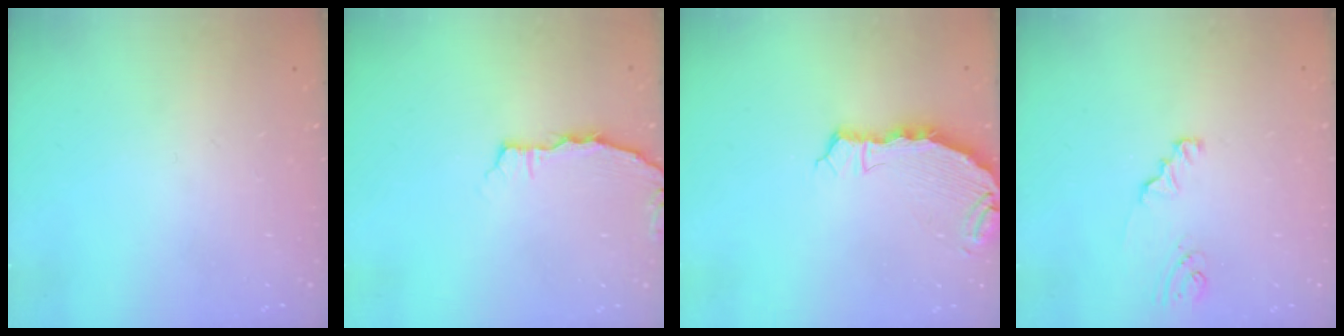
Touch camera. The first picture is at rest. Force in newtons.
{"total": 2.8, "press": 2.8, "slide": 0.4}
{"total": 6.9, "press": 5.4, "slide": 4.3}
{"total": 1.7, "press": 1.7, "slide": 0.1}